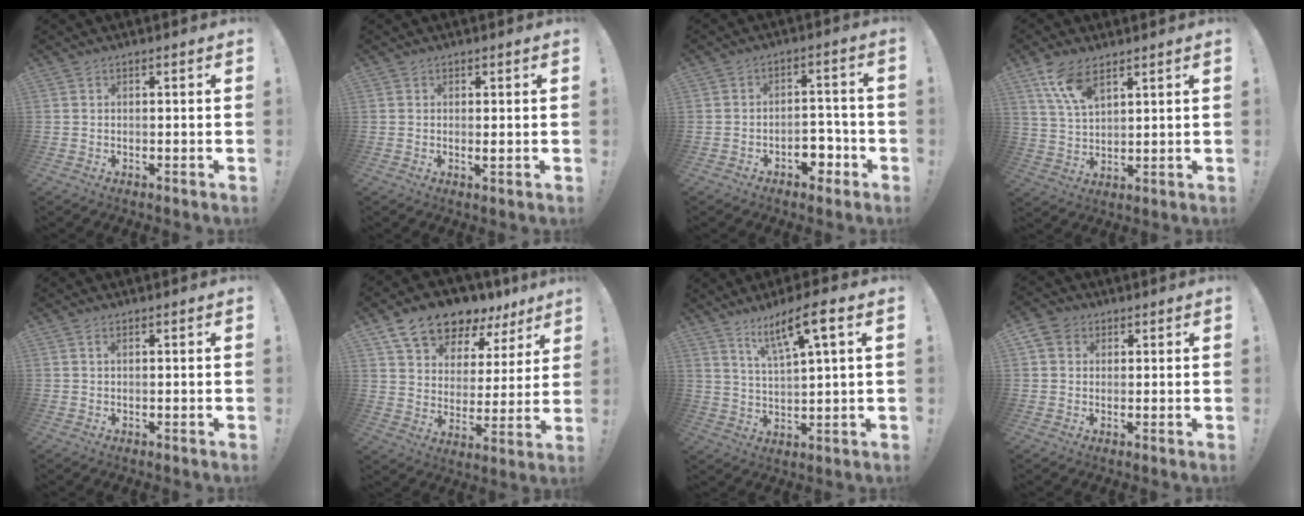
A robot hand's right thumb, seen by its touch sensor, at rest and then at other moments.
{"total": 1.1, "force": [0.3, 0.2, 1.1], "torque": [-0.007, -0.009, 0.003]}
{"total": 8.4, "force": [-4.5, 5.8, 4.1], "torque": [-0.035, 0.035, -0.072]}
{"total": 9.2, "force": [6.1, 3.9, 5.7], "torque": [-0.110, -0.022, 0.116]}
{"total": 0.8, "force": [0.3, 0.2, 0.7], "torque": [-0.017, 0.003, 0.005]}
{"total": 13.6, "force": [10.9, 6.1, 5.4], "torque": [-0.101, -0.081, 0.198]}
{"total": 10.0, "force": [5.7, 1.5, 8.1], "torque": [-0.136, -0.023, 0.092]}
{"total": 5.2, "force": [2.1, 4.3, 2.2], "torque": [-0.033, 0.000, 0.041]}